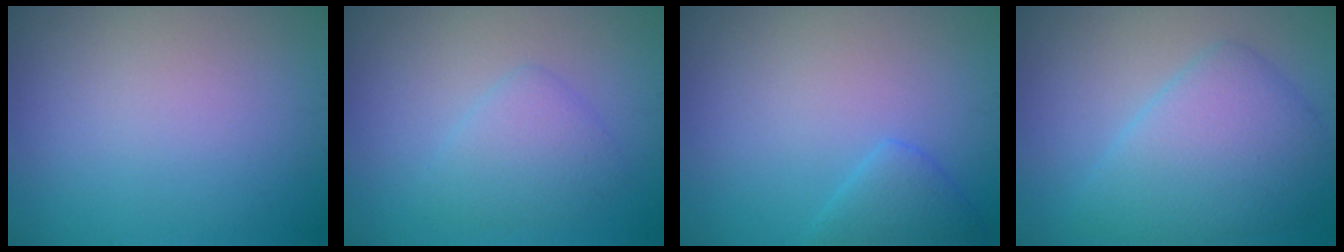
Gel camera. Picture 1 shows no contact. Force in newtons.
{"total": 2.6, "press": 2.6, "slide": 0.2}
{"total": 1.6, "press": 1.6, "slide": 0.0}
{"total": 6.1, "press": 6.1, "slide": 0.1}